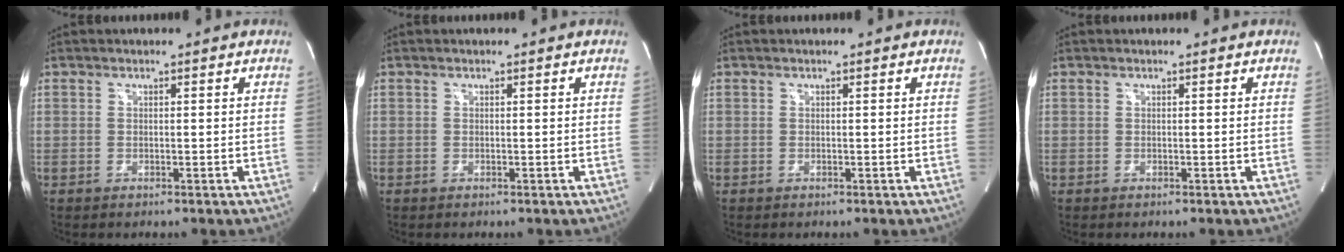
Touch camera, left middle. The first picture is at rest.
{"total": 0.0}
{"total": 0.0}
{"total": 0.0}